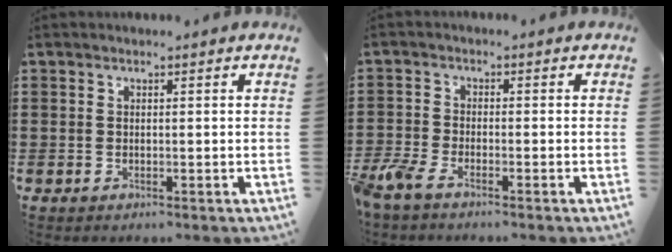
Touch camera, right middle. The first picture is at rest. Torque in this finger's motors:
{"motor_torque": [1.50, -0.64, 0.57, 0.21]}